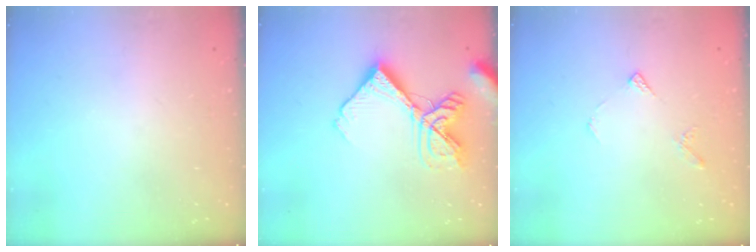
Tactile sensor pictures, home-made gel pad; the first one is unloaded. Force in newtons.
{"total": 14.7, "press": 14.6, "slide": 1.8}
{"total": 5.1, "press": 5.1, "slide": 0.6}